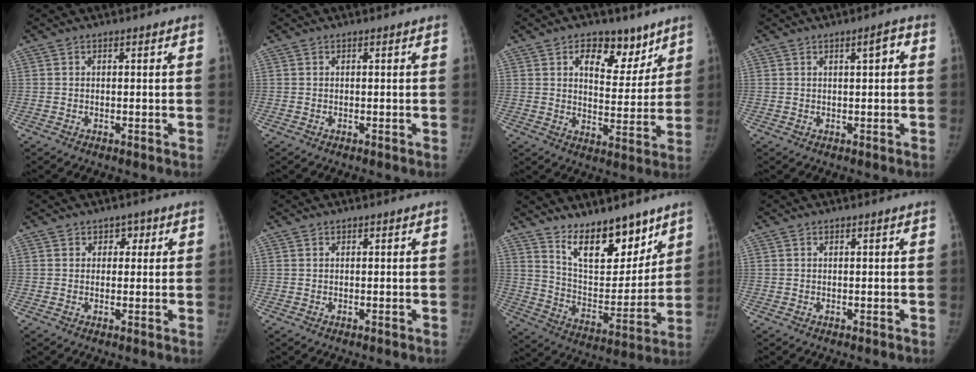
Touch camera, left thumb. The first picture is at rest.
{"total": 0.0}
{"total": 11.1, "force": [6.6, 6.6, 6.1], "torque": [-0.047, -0.035, 0.099]}
{"total": 2.6, "force": [0.7, 0.7, 2.4], "torque": [-0.031, 0.004, 0.008]}
{"total": 2.4, "force": [0.9, 2.1, 0.9], "torque": [0.016, -0.001, 0.005]}
{"total": 0.0}
{"total": 15.9, "force": [11.4, 6.9, 8.7], "torque": [-0.082, -0.091, 0.201]}
{"total": 0.0}